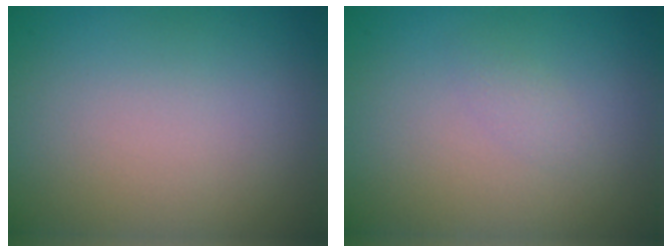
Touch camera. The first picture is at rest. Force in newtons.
{"total": 0.9, "press": 0.9, "slide": 0.0}